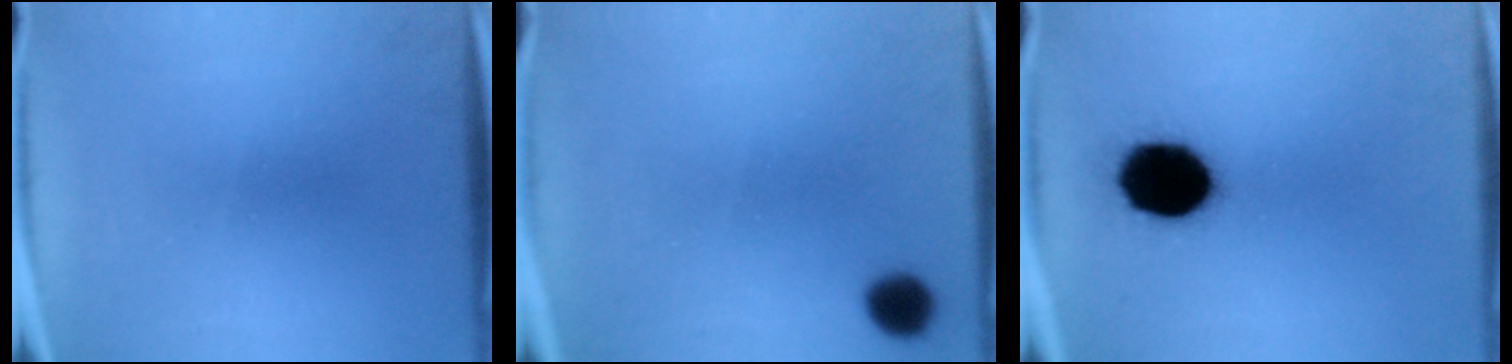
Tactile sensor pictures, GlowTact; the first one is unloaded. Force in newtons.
{"total": 6.0}
{"total": 16.9}